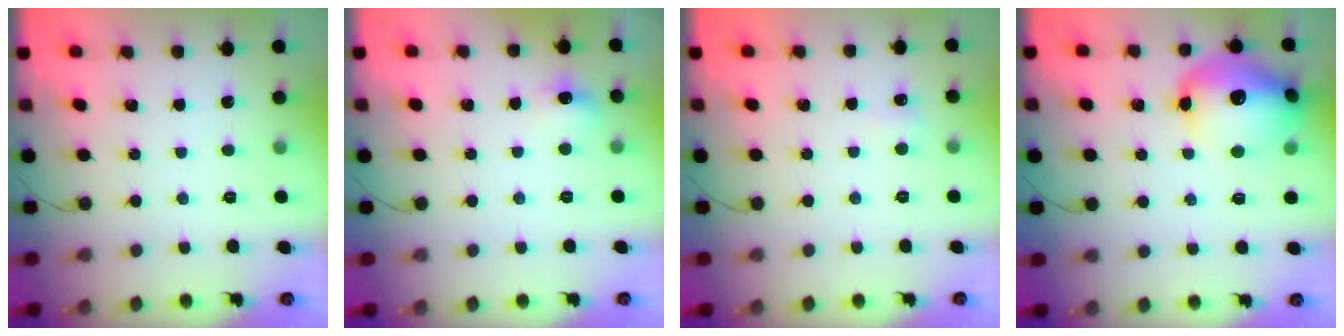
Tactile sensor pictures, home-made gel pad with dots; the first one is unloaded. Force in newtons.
{"total": 6.2, "press": 6.0, "slide": 1.9}
{"total": 4.2, "press": 4.0, "slide": 1.2}
{"total": 17.3, "press": 17.2, "slide": 1.9}